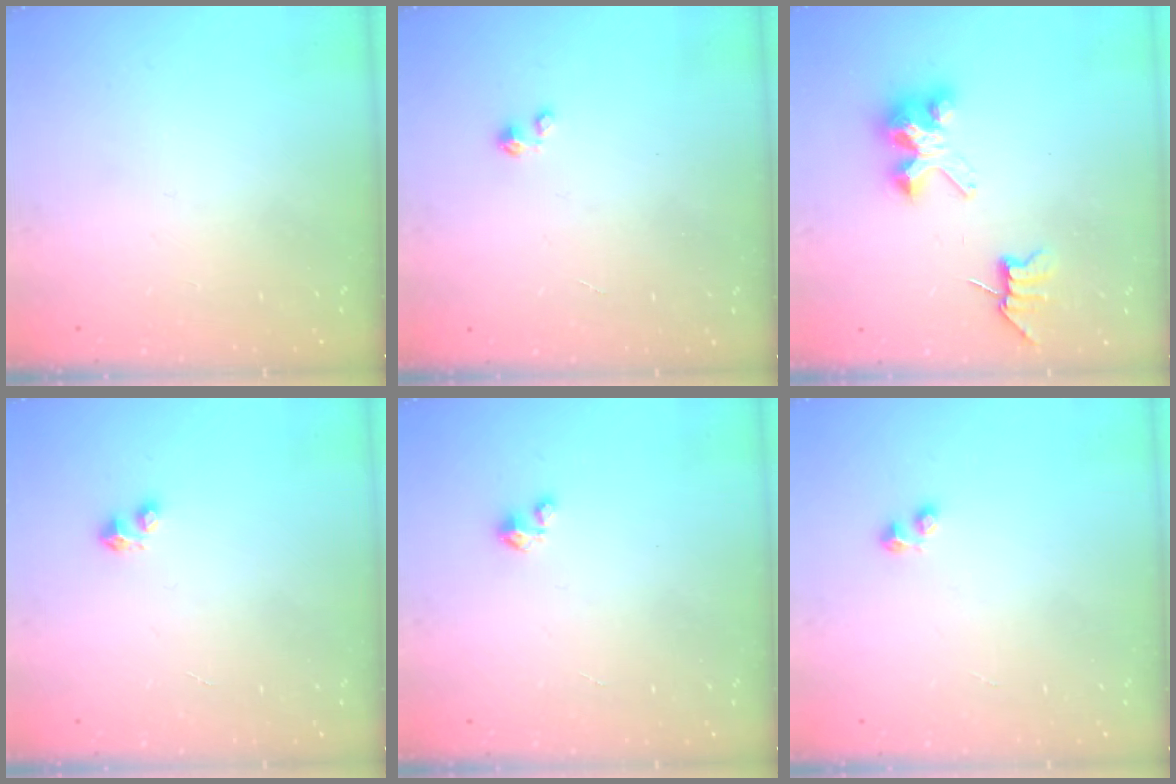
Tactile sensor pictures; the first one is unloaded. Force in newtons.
{"total": 0.0}
{"total": 7.8, "press": 7.8, "slide": 0.5}
{"total": 3.5, "press": 3.4, "slide": 0.5}
{"total": 1.8, "press": 1.8, "slide": 0.1}
{"total": 2.4, "press": 2.4, "slide": 0.4}